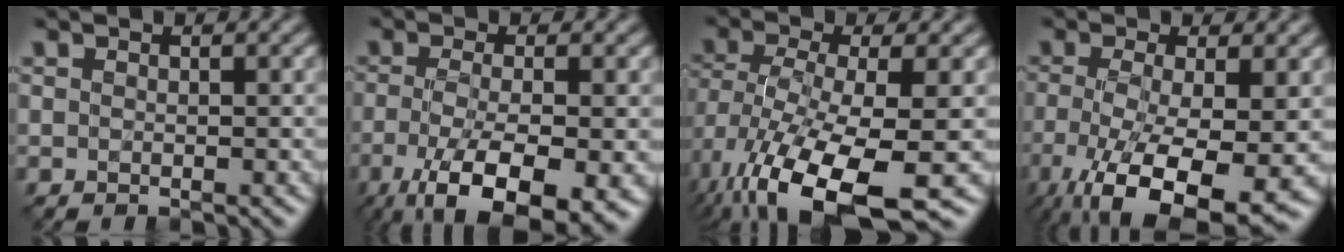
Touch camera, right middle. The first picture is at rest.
{"total": 9.6, "force": [-4.4, 3.1, 8.0], "torque": [-0.155, -0.024, -0.068]}
{"total": 12.7, "force": [-5.5, 4.8, 10.4], "torque": [-0.212, -0.036, -0.087]}
{"total": 10.8, "force": [-4.7, 3.6, 9.1], "torque": [-0.178, -0.033, -0.072]}